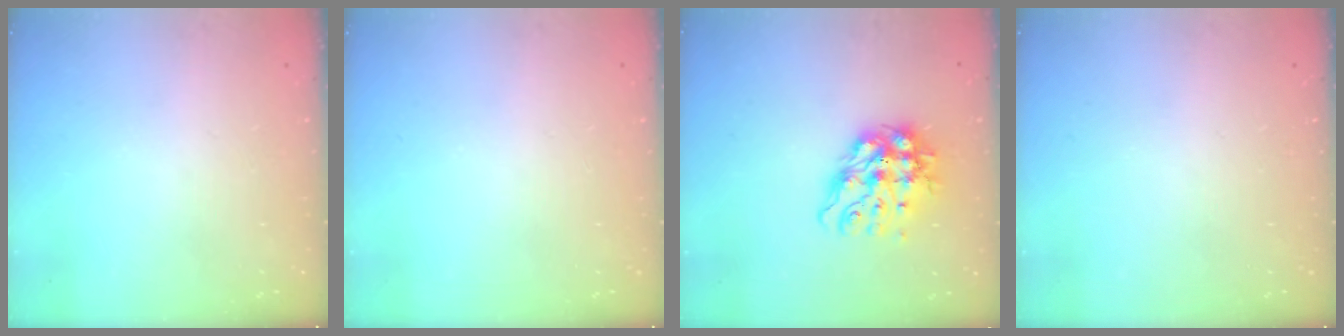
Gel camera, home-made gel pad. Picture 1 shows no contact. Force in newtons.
{"total": 0.0}
{"total": 12.9, "press": 12.8, "slide": 1.4}
{"total": 0.0}